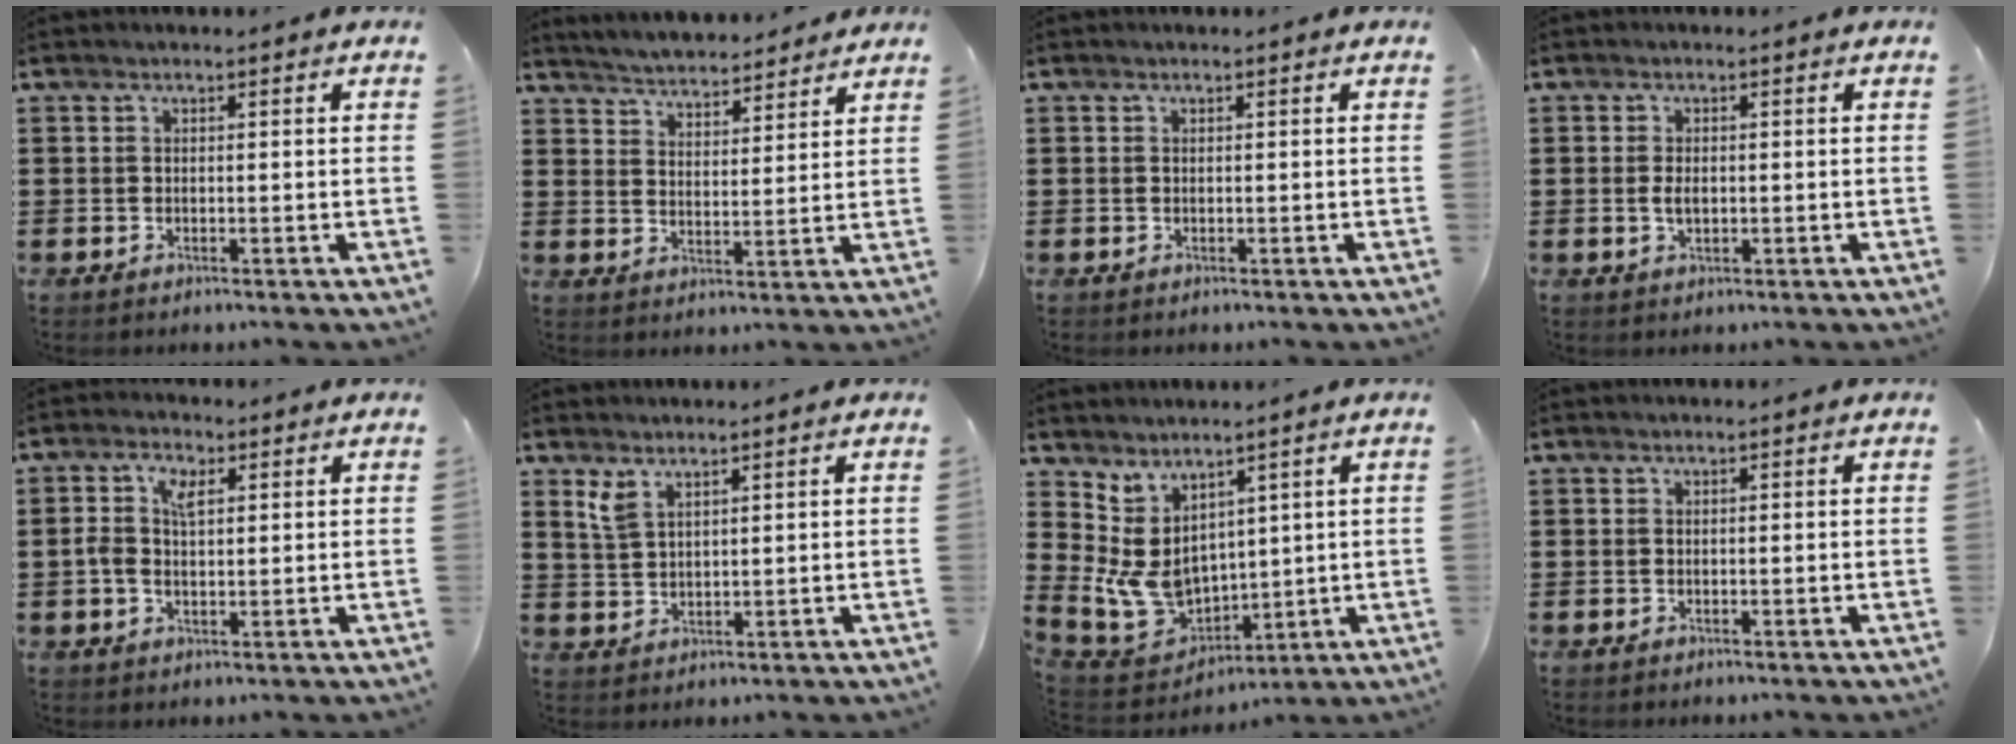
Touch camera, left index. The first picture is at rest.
{"total": 4.3, "force": [4.3, 0.1, -0.1], "torque": [-0.017, -0.024, 0.076]}
{"total": 0.0}
{"total": 2.1, "force": [-0.1, 1.1, 1.8], "torque": [-0.041, 0.001, -0.005]}
{"total": 4.4, "force": [0.9, 2.3, 3.6], "torque": [-0.084, 0.010, 0.012]}
{"total": 3.2, "force": [2.3, 1.2, 1.9], "torque": [-0.044, 0.001, 0.044]}
{"total": 9.0, "force": [1.9, 7.2, 5.0], "torque": [-0.149, -0.006, 0.042]}
{"total": 0.0}